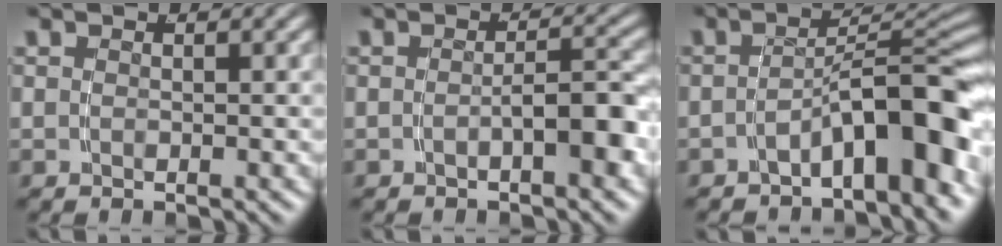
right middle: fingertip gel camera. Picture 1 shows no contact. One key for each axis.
{"total": 3.2, "fx": -1.6, "fy": 0.5, "fz": 2.7, "tx": -0.028, "ty": 0.003, "tz": -0.023}
{"total": 8.1, "fx": -4.6, "fy": 2.2, "fz": 6.3, "tx": -0.075, "ty": 0.006, "tz": -0.069}